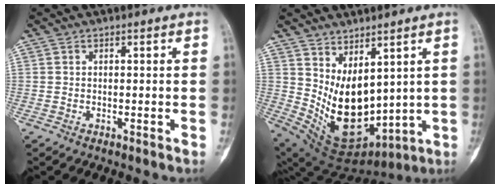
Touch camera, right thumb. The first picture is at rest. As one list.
[{"total": 14.7, "force": [2.7, 8.6, 11.6], "torque": [-0.165, -0.043, 0.087]}]